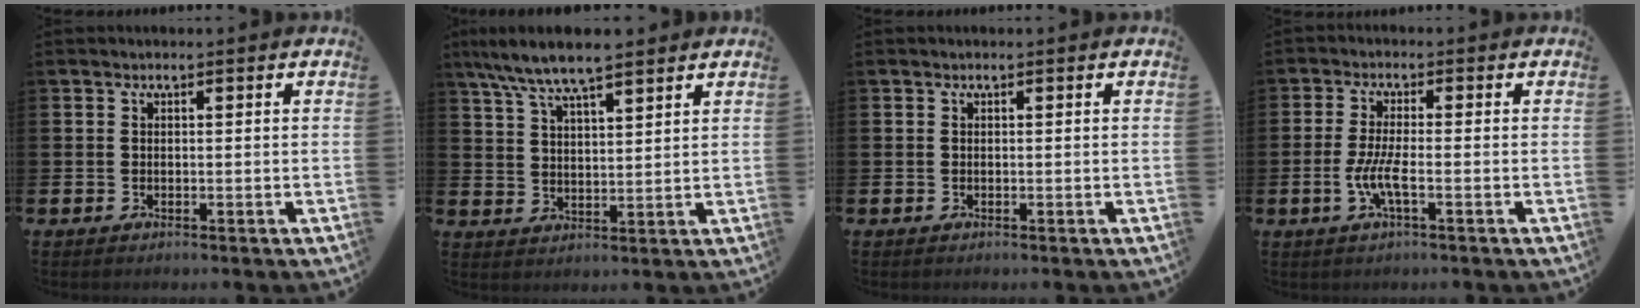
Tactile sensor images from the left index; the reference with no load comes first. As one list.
[{"total": 7.1, "force": [6.5, 0.9, 2.7], "torque": [-0.079, -0.018, 0.120]}, {"total": 0.0}, {"total": 3.9, "force": [-1.3, 0.6, 3.6], "torque": [-0.084, -0.001, -0.028]}]